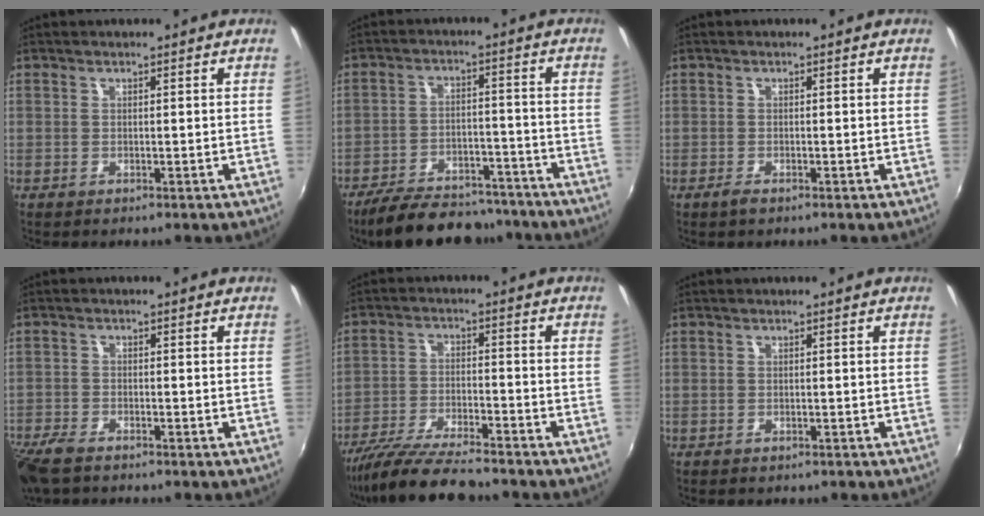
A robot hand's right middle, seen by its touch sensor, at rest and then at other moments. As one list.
[{"total": 17.5, "force": [-14.8, 6.0, 7.2], "torque": [-0.151, -0.002, -0.209]}, {"total": 2.9, "force": [-2.0, 1.0, 1.7], "torque": [-0.044, -0.005, -0.040]}, {"total": 7.7, "force": [-6.0, 2.6, 4.1], "torque": [-0.115, -0.029, -0.117]}, {"total": 12.9, "force": [-11.4, 1.5, 5.9], "torque": [-0.134, -0.024, -0.204]}, {"total": 0.9, "force": [-0.6, 0.7, 0.1], "torque": [-0.004, -0.002, -0.008]}]